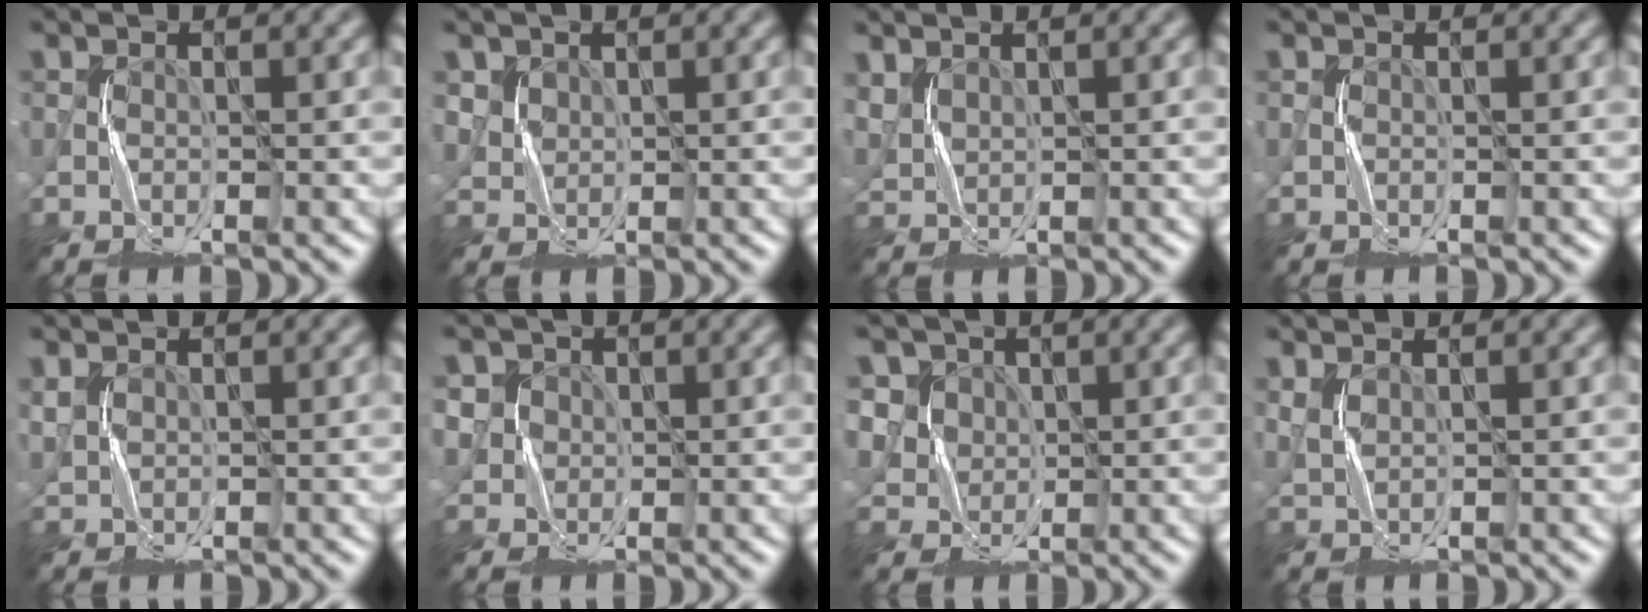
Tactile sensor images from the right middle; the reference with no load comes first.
{"total": 1.8, "force": [1.2, 1.3, 0.1], "torque": [-0.022, -0.014, 0.036]}
{"total": 1.9, "force": [1.4, 1.0, 0.8], "torque": [-0.034, -0.001, 0.034]}
{"total": 0.0}
{"total": 1.4, "force": [0.6, 1.0, 0.7], "torque": [-0.029, -0.002, 0.016]}
{"total": 3.8, "force": [1.4, 3.5, 0.7], "torque": [-0.027, 0.006, 0.024]}
{"total": 5.7, "force": [2.5, 4.8, 1.8], "torque": [-0.047, 0.003, 0.041]}
{"total": 1.2, "force": [0.8, 0.2, 0.8], "torque": [-0.030, -0.003, 0.023]}